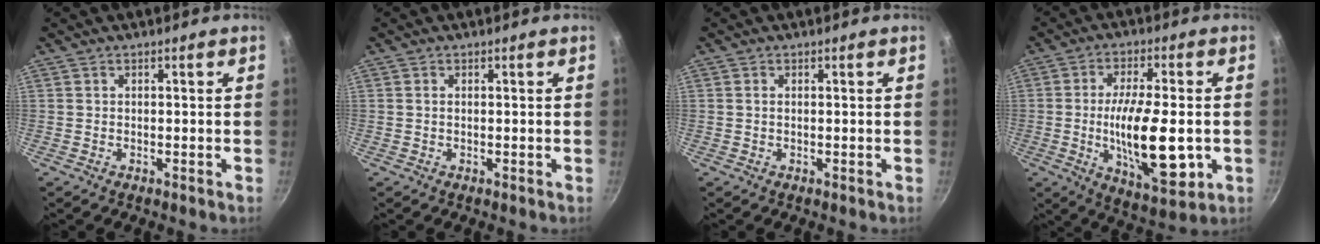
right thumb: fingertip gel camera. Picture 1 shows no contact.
{"total": 0.6, "force": [0.2, 0.3, 0.5], "torque": [-0.011, 0.001, 0.002]}
{"total": 0.7, "force": [0.2, 0.4, 0.6], "torque": [-0.012, 0.001, 0.002]}
{"total": 17.4, "force": [-2.5, 6.3, 16.0], "torque": [-0.256, -0.003, -0.037]}